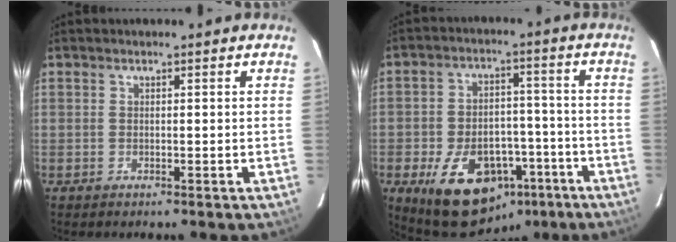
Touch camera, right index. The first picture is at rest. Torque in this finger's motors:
{"motor_torque": [1.31, -0.83, 0.68, 0.11]}